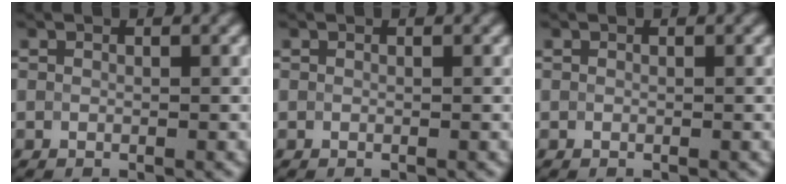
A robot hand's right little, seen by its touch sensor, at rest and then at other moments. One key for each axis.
{"total": 0.0}
{"total": 0.0}